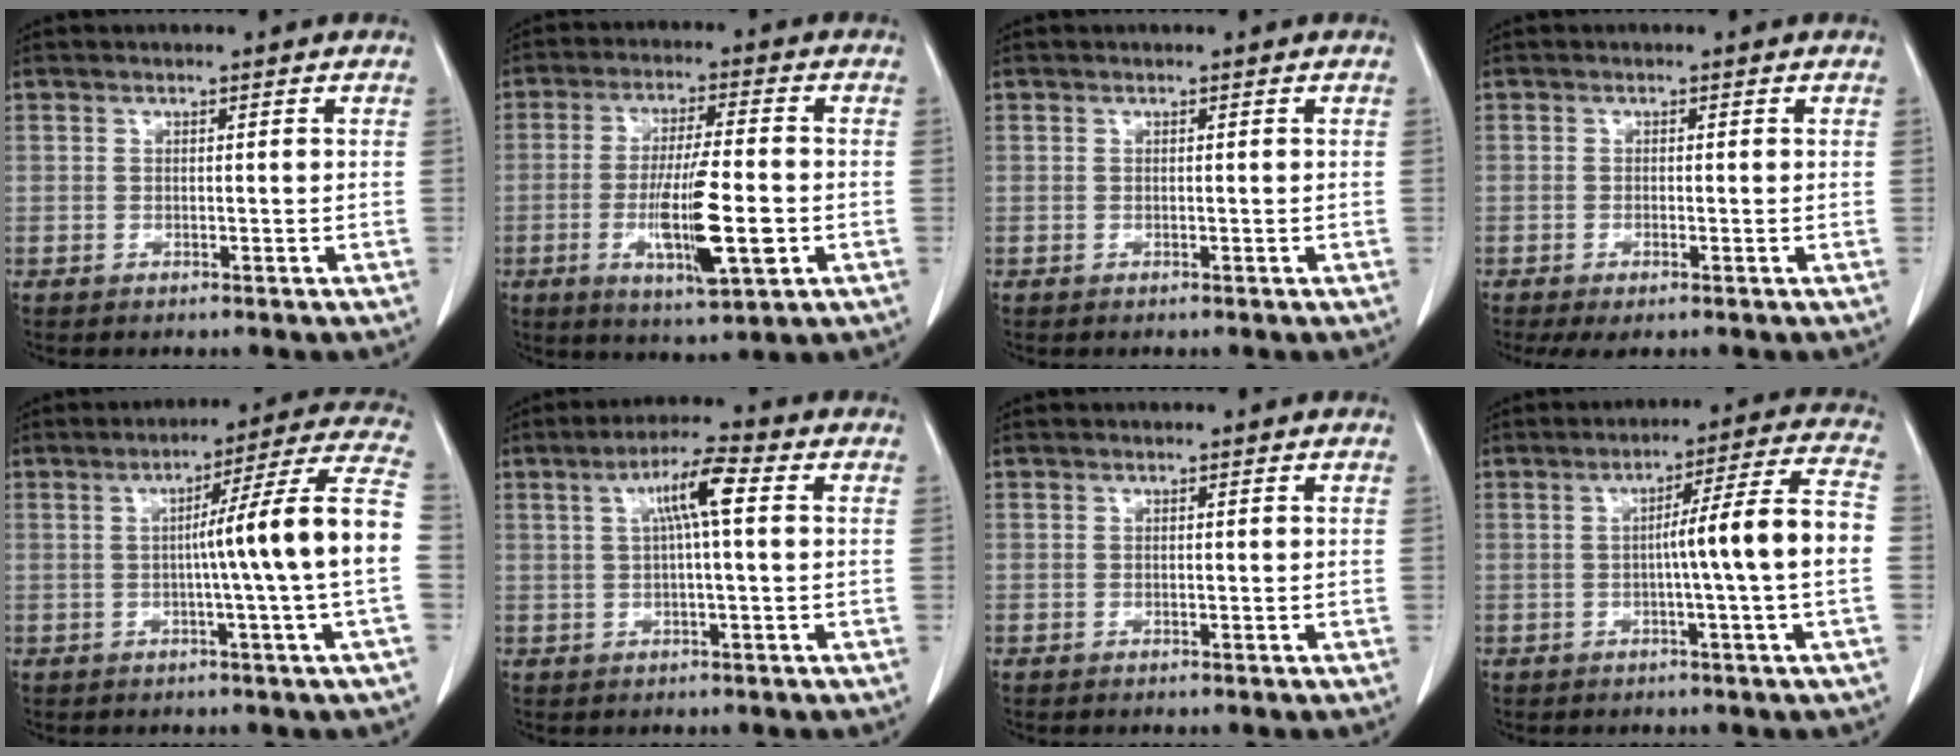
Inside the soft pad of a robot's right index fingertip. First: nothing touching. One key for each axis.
{"total": 11.8, "fx": -3.0, "fy": 1.5, "fz": 11.3, "tx": -0.200, "ty": -0.014, "tz": -0.050}
{"total": 0.0}
{"total": 2.4, "fx": -1.3, "fy": 0.5, "fz": 1.9, "tx": -0.033, "ty": -0.007, "tz": -0.019}
{"total": 13.8, "fx": -1.0, "fy": -2.6, "fz": 13.6, "tx": -0.180, "ty": 0.012, "tz": -0.018}
{"total": 6.3, "fx": 1.5, "fy": 0.4, "fz": 6.1, "tx": -0.112, "ty": 0.017, "tz": 0.024}
{"total": 0.0}
{"total": 11.4, "fx": -1.2, "fy": -1.7, "fz": 11.2, "tx": -0.162, "ty": 0.015, "tz": -0.019}